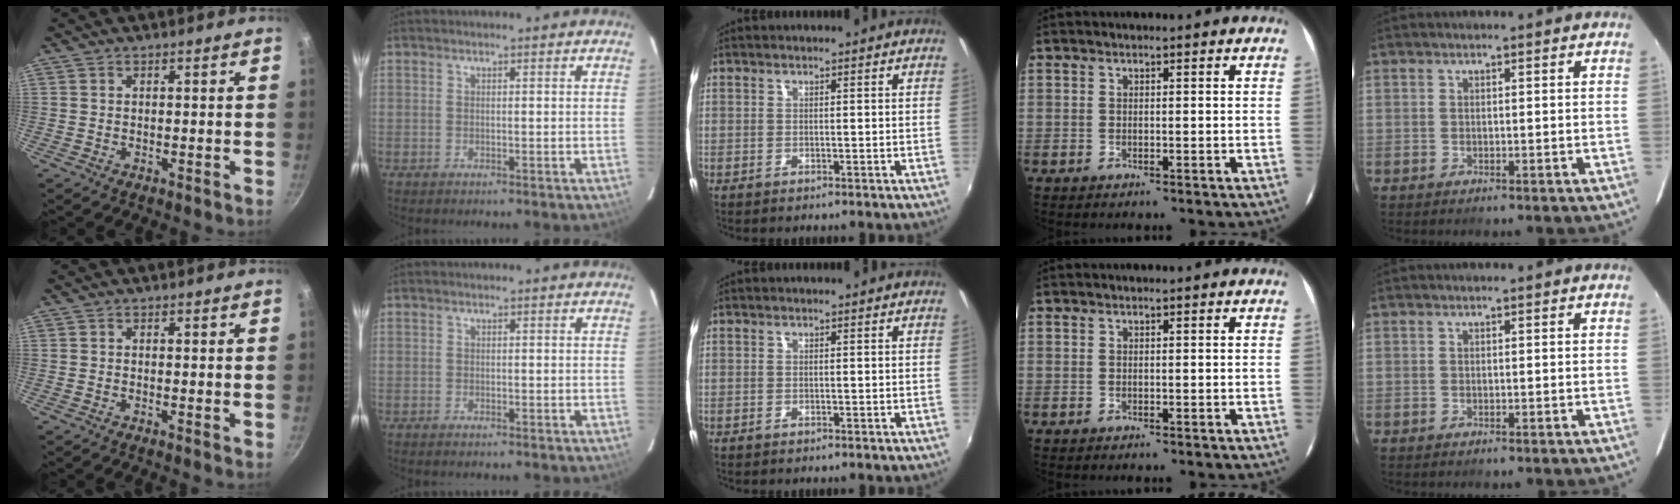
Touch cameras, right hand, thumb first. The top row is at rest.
{"thumb": {"total": 0.7, "force": [0.0, 0.2, 0.7], "torque": [-0.010, -0.001, -0.003]}, "index": {"total": 0.7, "force": [-0.6, 0.2, 0.2], "torque": [-0.006, -0.002, -0.012]}}